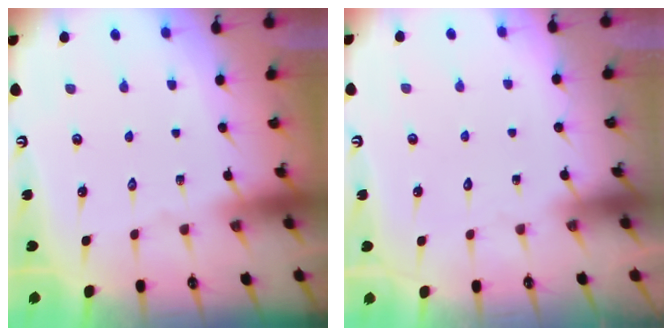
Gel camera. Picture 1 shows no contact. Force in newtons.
{"total": 1.4, "press": 1.4, "slide": 0.1}